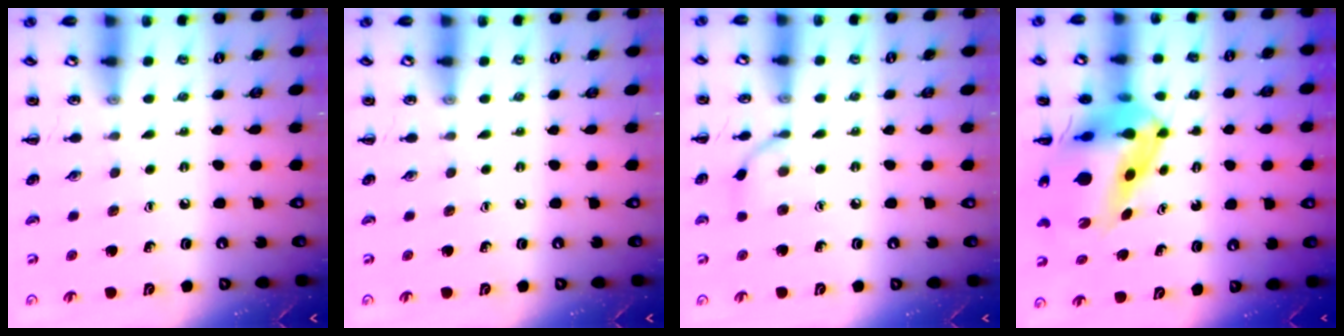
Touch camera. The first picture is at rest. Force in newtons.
{"total": 0.0}
{"total": 5.9, "press": 5.8, "slide": 1.1}
{"total": 11.9, "press": 11.3, "slide": 3.7}